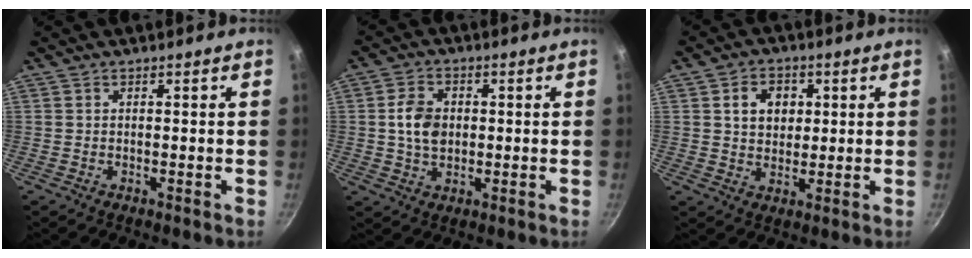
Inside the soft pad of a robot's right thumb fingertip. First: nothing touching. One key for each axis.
{"total": 6.7, "fx": 0.5, "fy": 4.9, "fz": 4.5, "tx": -0.071, "ty": 0.007, "tz": 0.006}
{"total": 6.7, "fx": 1.8, "fy": 5.3, "fz": 3.8, "tx": -0.038, "ty": 0.000, "tz": 0.027}